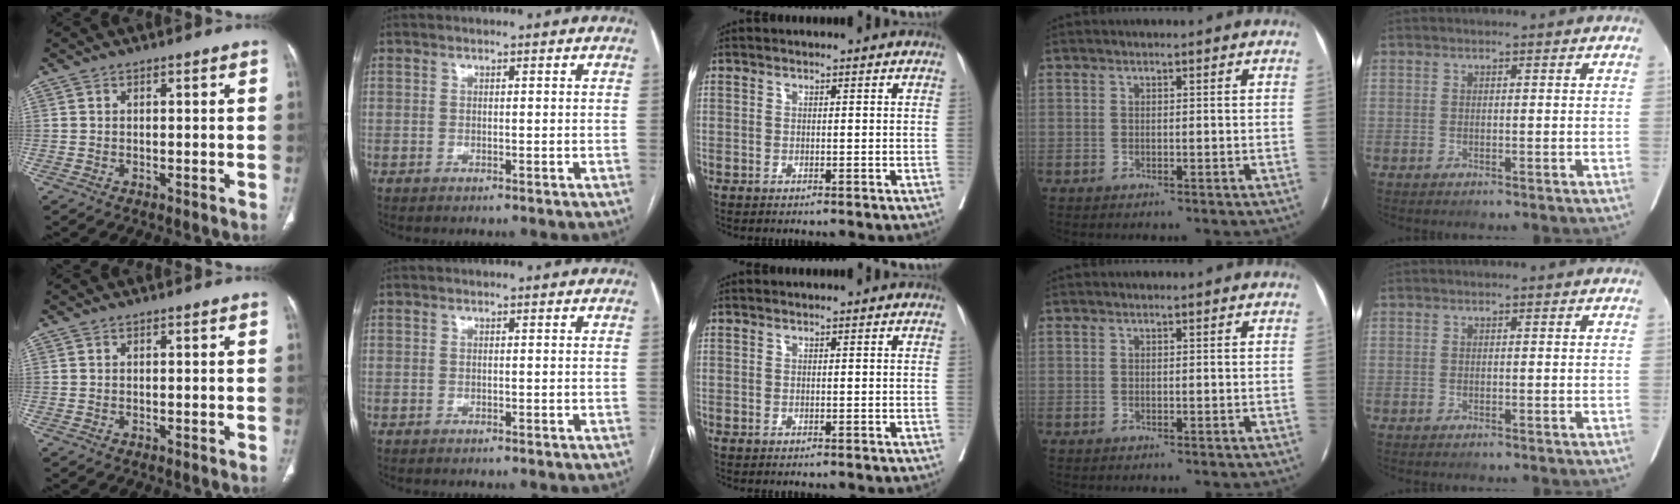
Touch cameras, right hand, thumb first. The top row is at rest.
{}